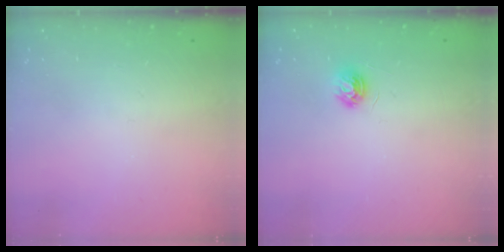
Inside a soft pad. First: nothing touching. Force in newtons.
{"total": 5.3, "press": 5.3, "slide": 0.6}